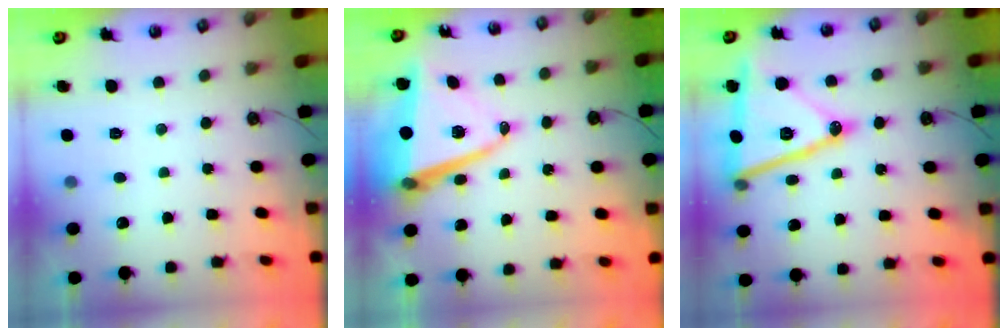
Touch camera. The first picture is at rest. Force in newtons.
{"total": 13.3, "press": 12.9, "slide": 3.2}
{"total": 21.4, "press": 21.1, "slide": 3.4}